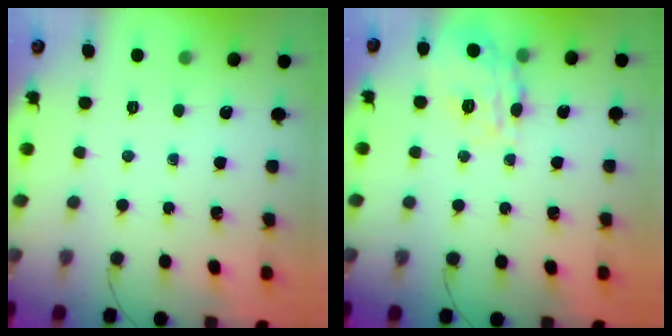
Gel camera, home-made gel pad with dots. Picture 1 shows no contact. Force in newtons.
{"total": 15.0, "press": 14.9, "slide": 1.2}